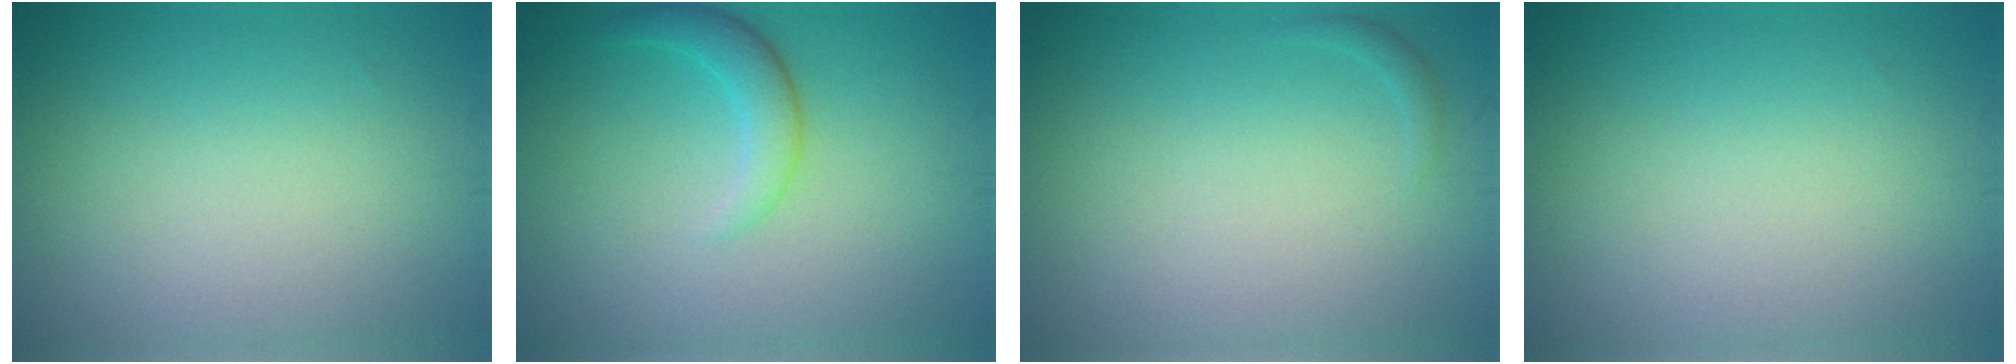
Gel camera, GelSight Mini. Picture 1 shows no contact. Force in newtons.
{"total": 2.4, "press": 2.4, "slide": 0.1}
{"total": 0.6, "press": 0.6, "slide": 0.1}
{"total": 0.0}